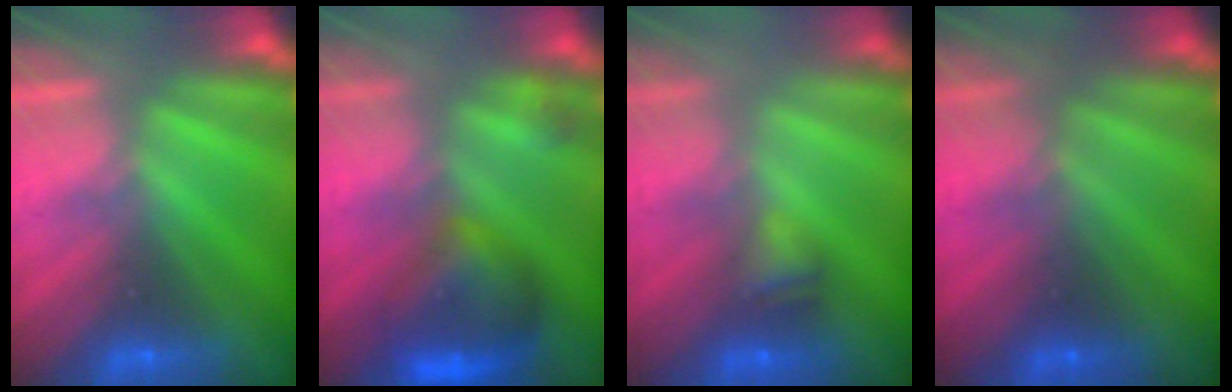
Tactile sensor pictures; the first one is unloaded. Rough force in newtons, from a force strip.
{"total": 7.6}
{"total": 2.4}
{"total": 1.8}